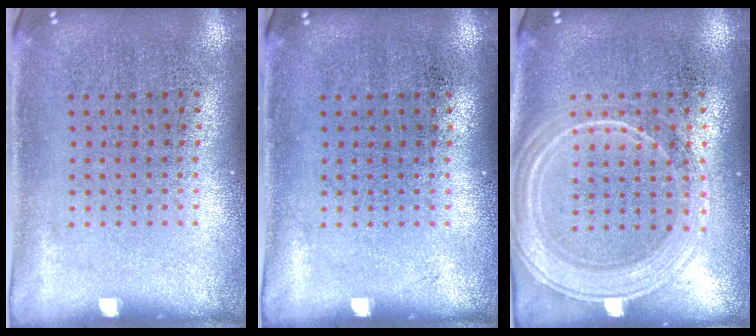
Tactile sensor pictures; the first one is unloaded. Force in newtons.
{"total": 0.0}
{"total": 1.8, "press": 1.8, "slide": 0.3}